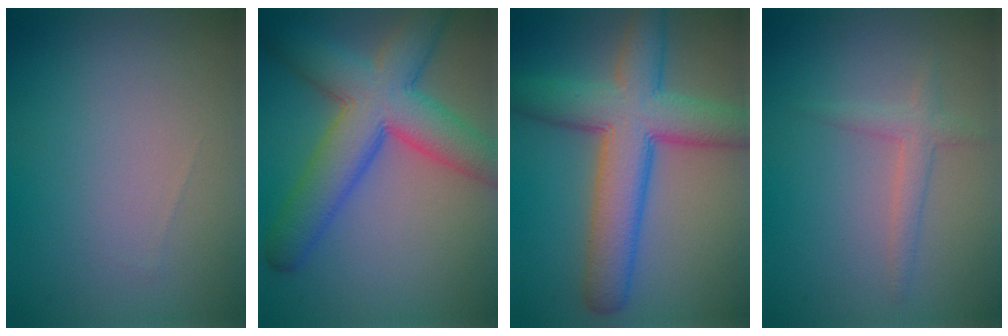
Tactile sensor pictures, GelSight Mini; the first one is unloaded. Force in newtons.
{"total": 9.0, "press": 9.0, "slide": 0.3}
{"total": 9.1, "press": 9.1, "slide": 0.2}
{"total": 1.2, "press": 1.2, "slide": 0.1}